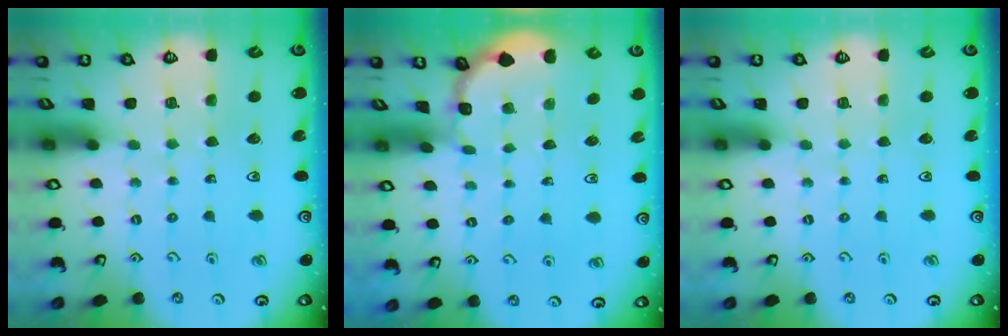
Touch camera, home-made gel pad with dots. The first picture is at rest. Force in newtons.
{"total": 2.3, "press": 2.3, "slide": 0.1}
{"total": 0.0}